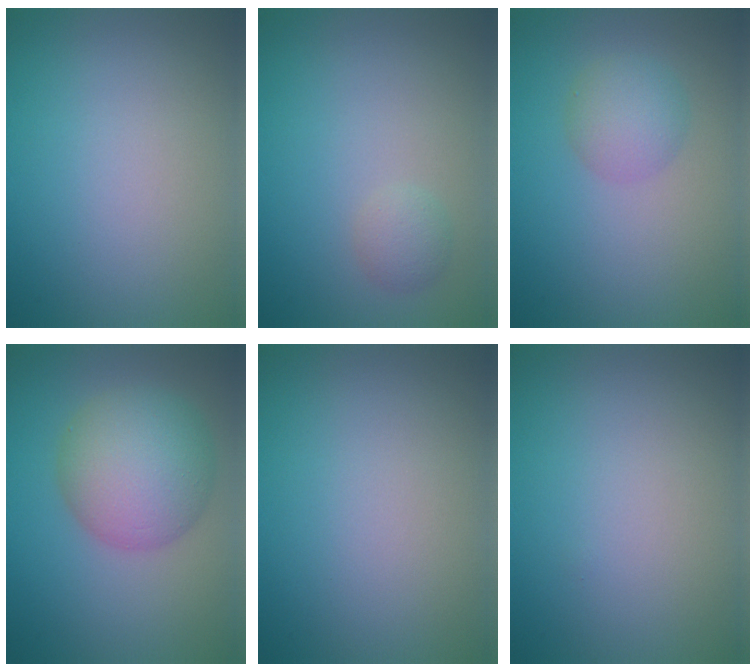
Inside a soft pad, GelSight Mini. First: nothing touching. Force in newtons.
{"total": 1.3, "press": 1.3, "slide": 0.1}
{"total": 2.9, "press": 2.9, "slide": 0.1}
{"total": 7.3, "press": 7.3, "slide": 0.2}
{"total": 0.0}
{"total": 0.0}